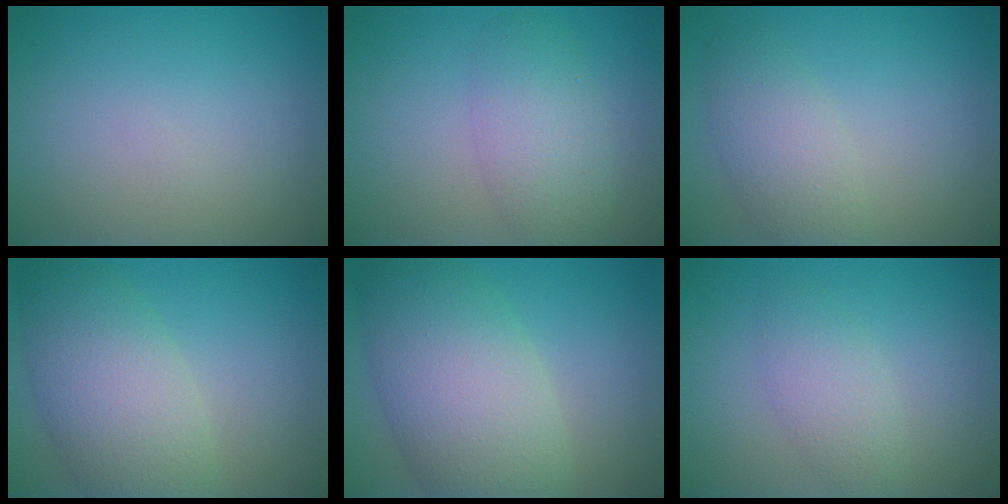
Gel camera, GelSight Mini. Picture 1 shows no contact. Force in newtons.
{"total": 4.0, "press": 4.0, "slide": 0.1}
{"total": 3.3, "press": 3.3, "slide": 0.2}
{"total": 7.0, "press": 7.0, "slide": 0.6}
{"total": 9.6, "press": 9.6, "slide": 0.4}
{"total": 2.7, "press": 2.6, "slide": 0.0}